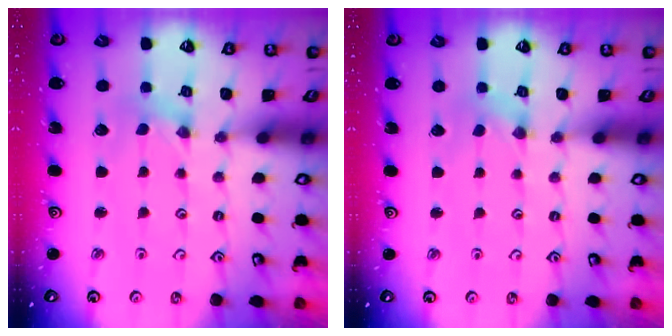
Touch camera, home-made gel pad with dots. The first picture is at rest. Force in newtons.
{"total": 0.5, "press": 0.5, "slide": 0.1}